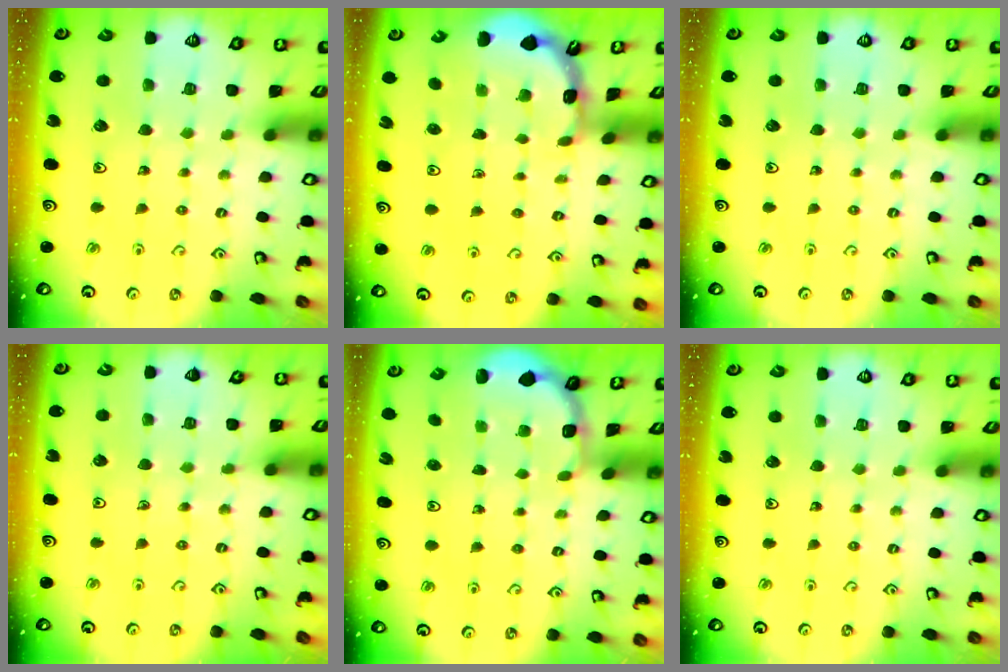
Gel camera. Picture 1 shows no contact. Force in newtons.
{"total": 1.9, "press": 1.9, "slide": 0.1}
{"total": 0.0}
{"total": 2.7, "press": 2.6, "slide": 0.5}
{"total": 1.9, "press": 1.7, "slide": 0.8}
{"total": 0.0}